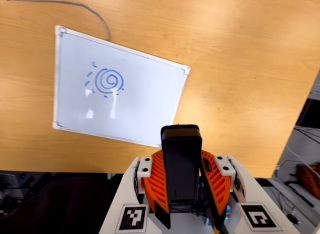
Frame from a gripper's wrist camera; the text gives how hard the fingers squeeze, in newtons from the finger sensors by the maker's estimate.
{"total": 7.8, "left": 7.0, "right": 8.6}